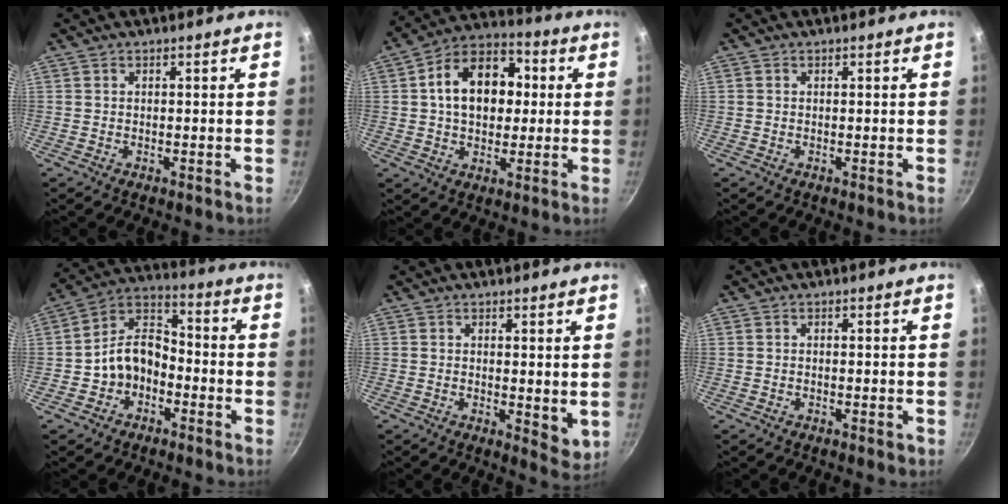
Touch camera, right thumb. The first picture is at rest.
{"total": 15.6, "force": [2.1, 11.0, 10.9], "torque": [-0.136, 0.024, 0.018]}
{"total": 0.0}
{"total": 10.6, "force": [-3.2, 7.9, 6.3], "torque": [-0.082, 0.054, -0.071]}
{"total": 4.3, "force": [0.6, 2.1, 3.7], "torque": [-0.052, -0.013, 0.012]}
{"total": 0.6, "force": [-0.3, 0.3, 0.4], "torque": [-0.006, 0.003, -0.006]}